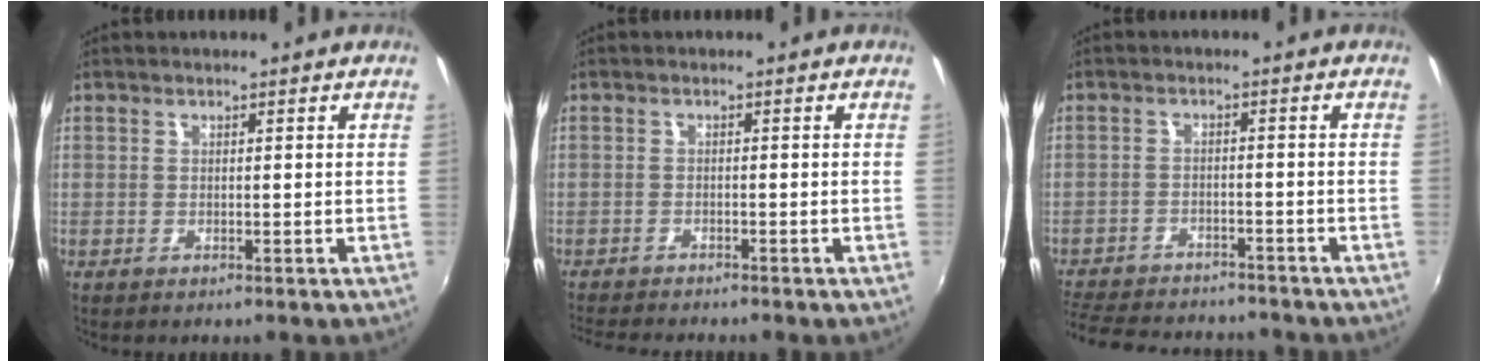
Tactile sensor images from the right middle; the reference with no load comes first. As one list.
[{"total": 5.4, "force": [-5.0, 0.3, 1.8], "torque": [-0.047, -0.020, -0.086]}, {"total": 16.1, "force": [-13.9, 5.3, 6.0], "torque": [-0.146, -0.007, -0.206]}]